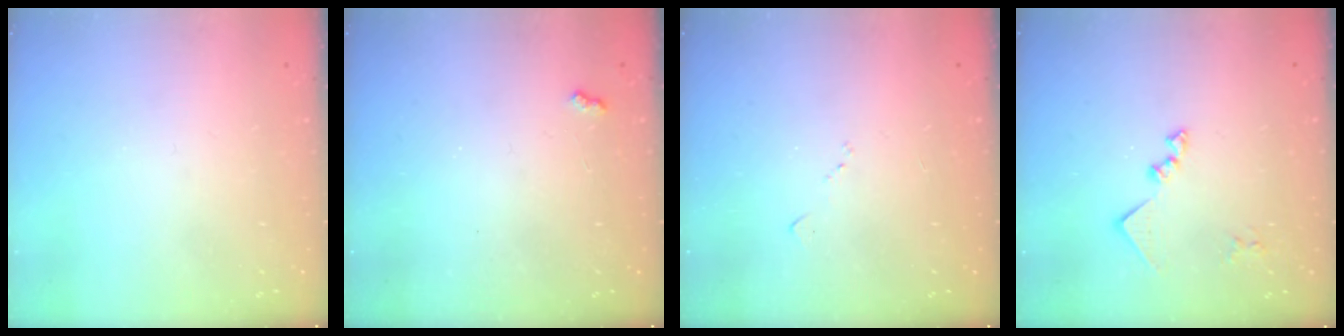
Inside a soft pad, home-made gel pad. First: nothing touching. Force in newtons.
{"total": 4.1, "press": 4.0, "slide": 0.6}
{"total": 5.5, "press": 5.5, "slide": 0.8}
{"total": 10.9, "press": 10.9, "slide": 0.1}